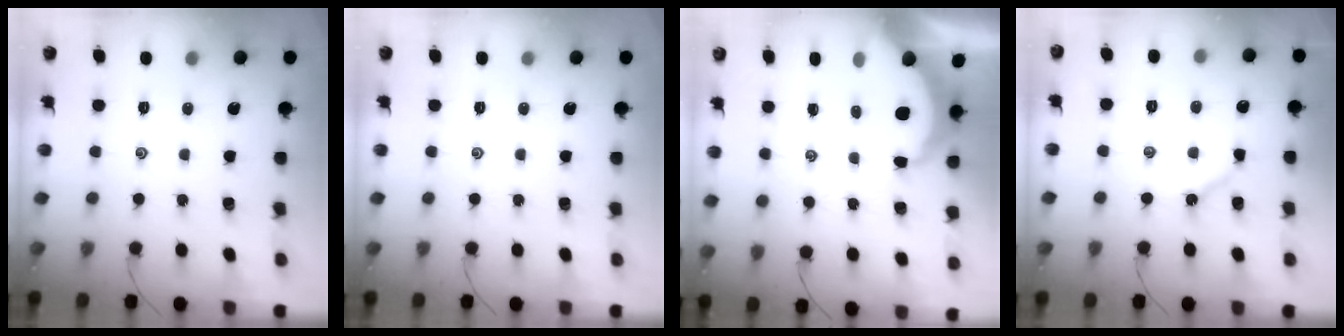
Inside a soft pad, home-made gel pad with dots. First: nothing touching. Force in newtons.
{"total": 0.0}
{"total": 5.6, "press": 5.6, "slide": 0.3}
{"total": 3.9, "press": 3.9, "slide": 0.3}